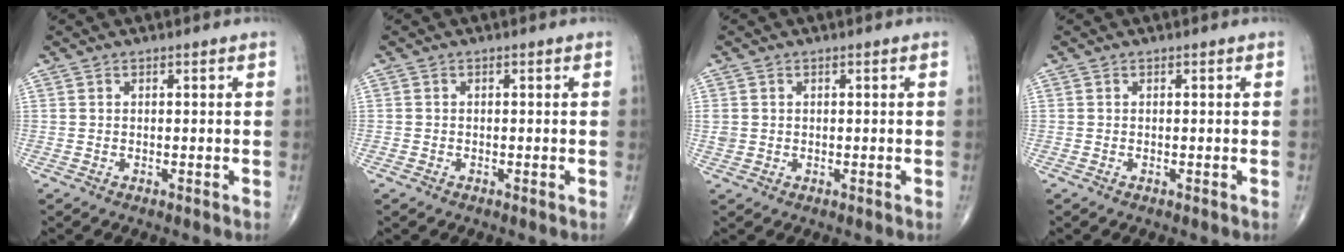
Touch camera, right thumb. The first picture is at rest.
{"total": 0.5, "force": [-0.3, 0.4, 0.1], "torque": [-0.002, 0.001, -0.009]}
{"total": 1.7, "force": [0.1, 1.6, 0.7], "torque": [-0.012, 0.003, 0.009]}
{"total": 0.0}